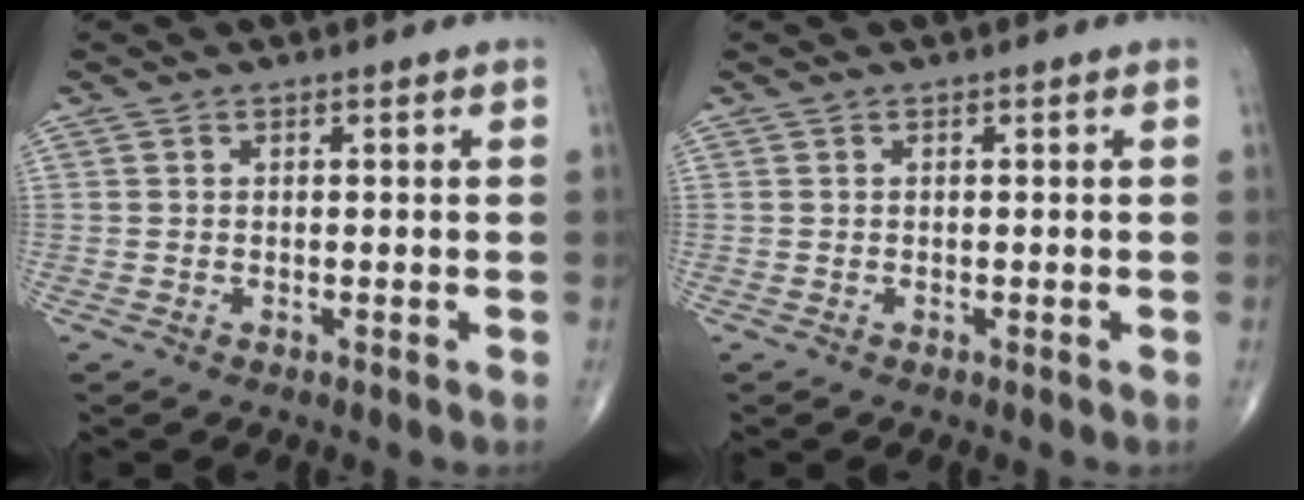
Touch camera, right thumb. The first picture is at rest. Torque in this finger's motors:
{"motor_torque": [-0.47, 0.15, 0.16, 0.07, -0.03]}